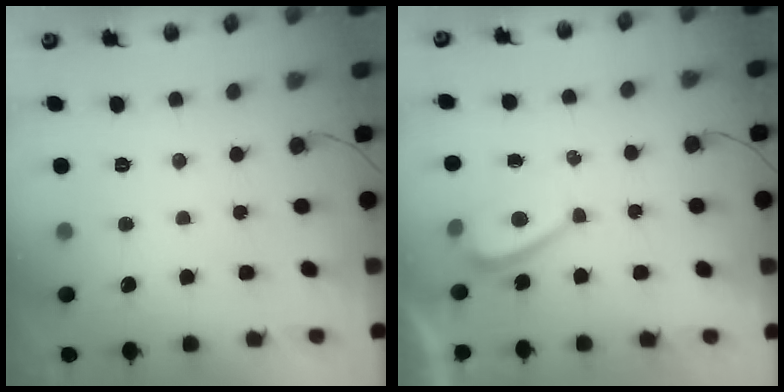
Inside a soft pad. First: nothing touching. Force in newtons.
{"total": 1.8, "press": 1.7, "slide": 0.6}